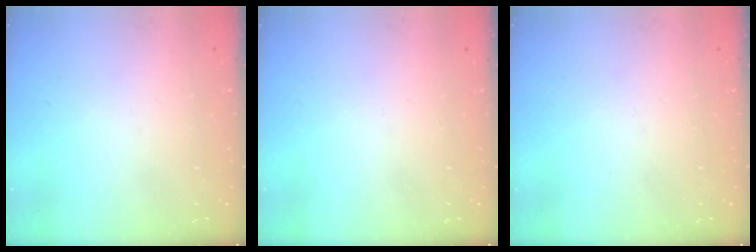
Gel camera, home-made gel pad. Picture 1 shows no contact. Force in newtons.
{"total": 0.0}
{"total": 0.0}